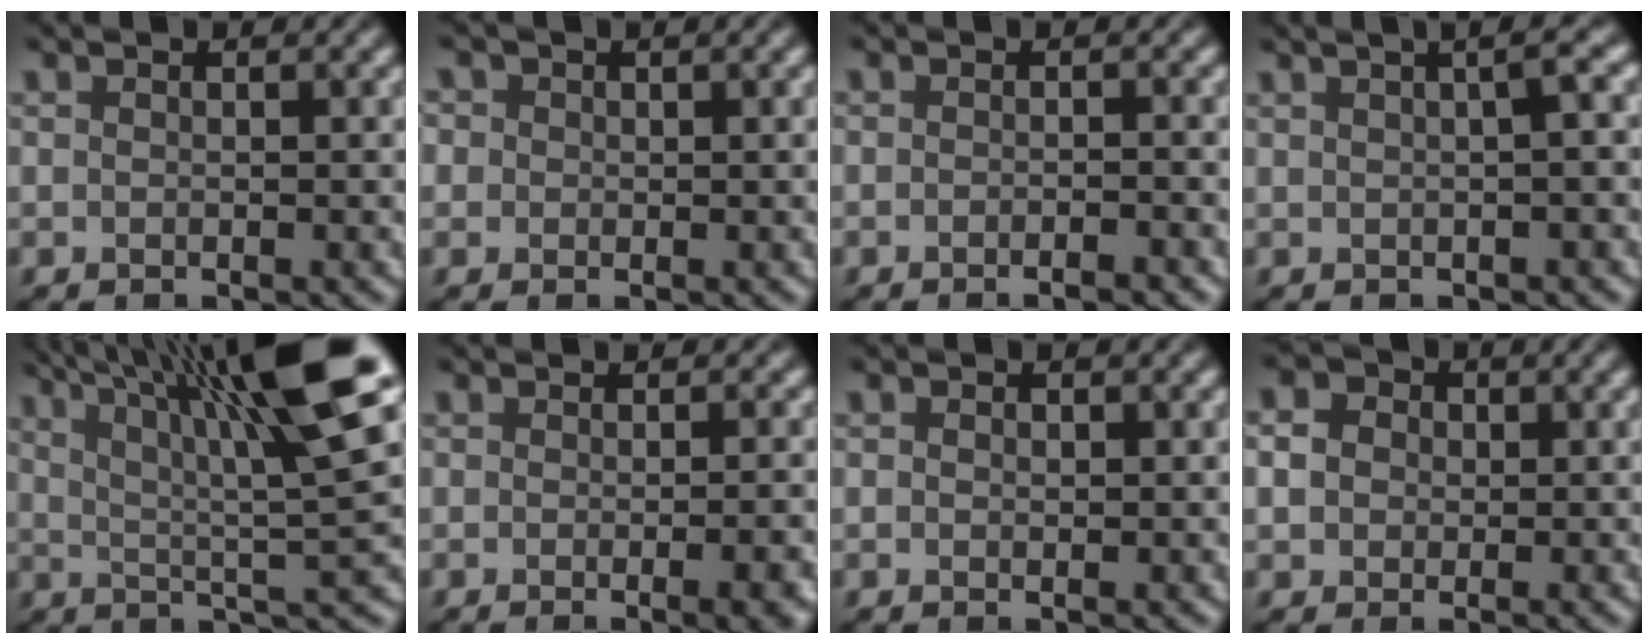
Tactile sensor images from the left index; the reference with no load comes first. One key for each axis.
{"total": 2.2, "fx": 0.8, "fy": 1.8, "fz": 0.9, "tx": -0.013, "ty": 0.016, "tz": 0.001}
{"total": 1.4, "fx": -1.1, "fy": 0.0, "fz": 0.9, "tx": -0.015, "ty": 0.002, "tz": -0.016}
{"total": 5.0, "fx": 1.6, "fy": 1.8, "fz": 4.3, "tx": -0.039, "ty": 0.031, "tz": 0.006}
{"total": 12.5, "fx": 5.6, "fy": 2.0, "fz": 10.9, "tx": -0.172, "ty": 0.020, "tz": 0.090}
{"total": 4.3, "fx": -1.6, "fy": 1.5, "fz": 3.7, "tx": -0.032, "ty": -0.005, "tz": -0.009}
{"total": 0.5, "fx": 0.1, "fy": 0.4, "fz": 0.4, "tx": -0.007, "ty": 0.000, "tz": 0.000}
{"total": 5.4, "fx": 1.6, "fy": 4.3, "fz": 2.7, "tx": -0.054, "ty": 0.036, "tz": 0.000}